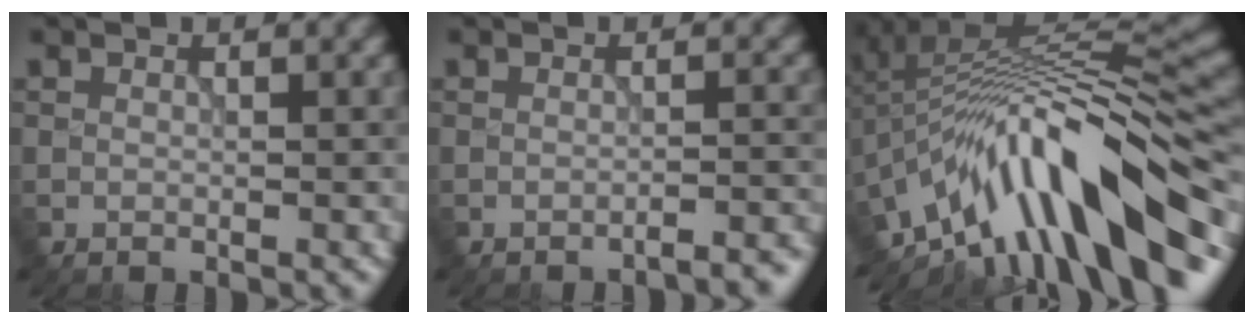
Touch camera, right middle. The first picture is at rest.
{"total": 2.3, "force": [-2.0, 0.5, 1.1], "torque": [-0.007, 0.005, -0.030]}
{"total": 14.1, "force": [-6.2, 3.8, 12.1], "torque": [-0.201, 0.030, -0.091]}